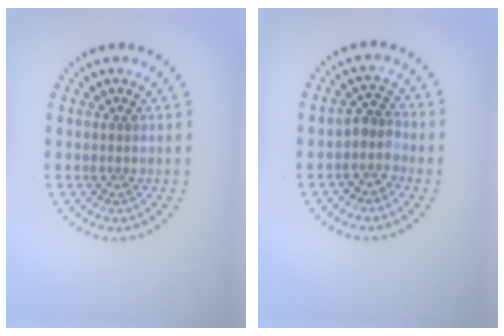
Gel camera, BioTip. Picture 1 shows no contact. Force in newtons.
{"total": 2.2, "press": 1.8, "slide": 1.2}